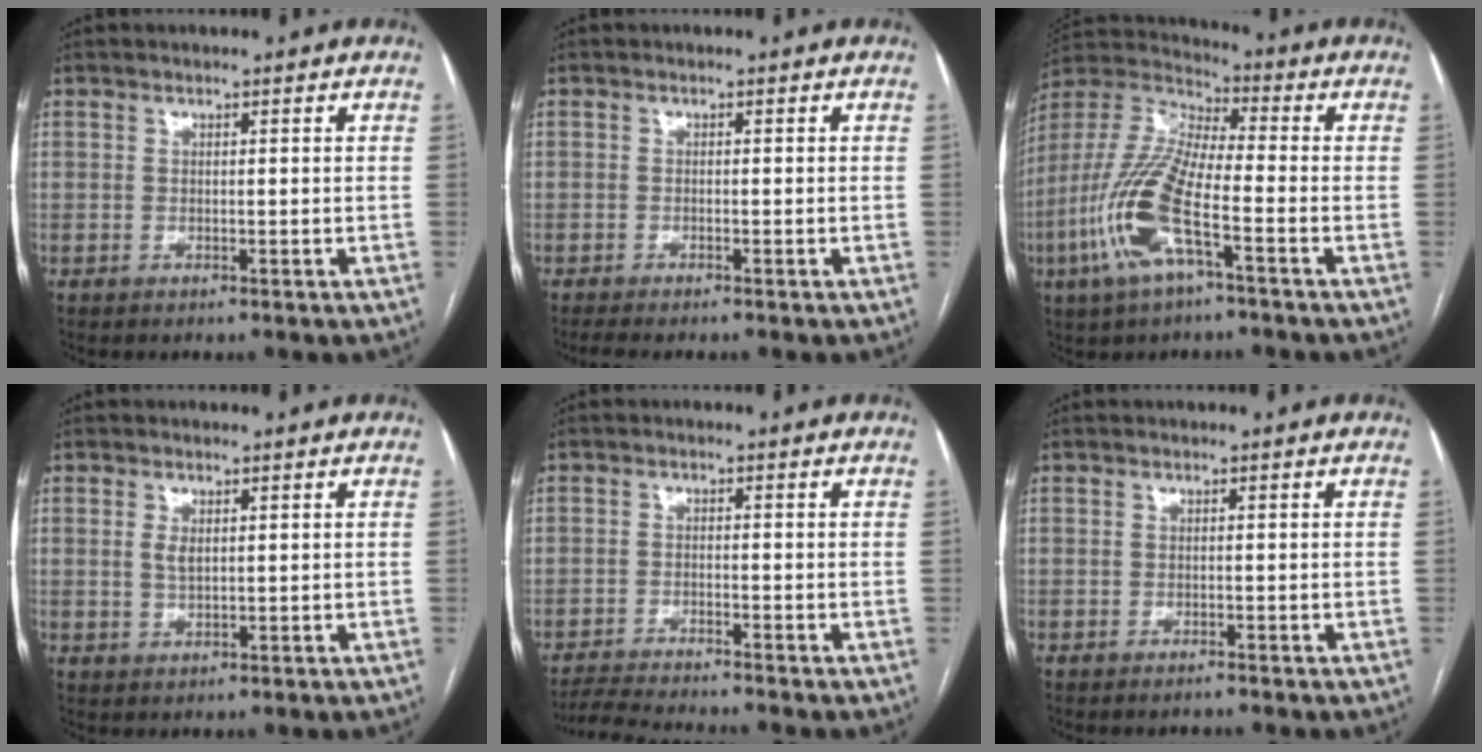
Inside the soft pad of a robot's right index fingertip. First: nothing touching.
{"total": 2.3, "force": [-1.9, 0.4, 1.1], "torque": [-0.018, -0.005, -0.030]}
{"total": 15.1, "force": [-5.5, 3.5, 13.7], "torque": [-0.305, -0.006, -0.110]}
{"total": 2.0, "force": [0.5, 0.9, 1.7], "torque": [-0.032, -0.004, 0.012]}
{"total": 5.7, "force": [-5.4, -0.9, 1.5], "torque": [-0.024, -0.018, -0.097]}
{"total": 0.7, "force": [-0.7, -0.1, 0.2], "torque": [-0.007, -0.001, -0.010]}